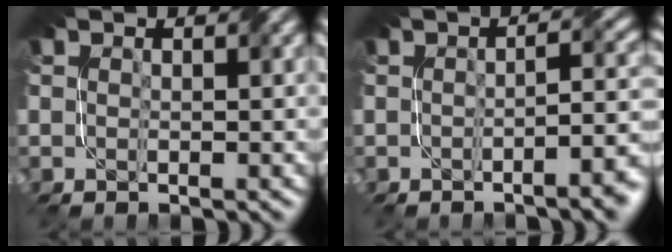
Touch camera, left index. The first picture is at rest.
{"total": 5.3, "force": [-1.8, 1.6, 4.7], "torque": [-0.038, 0.005, -0.024]}